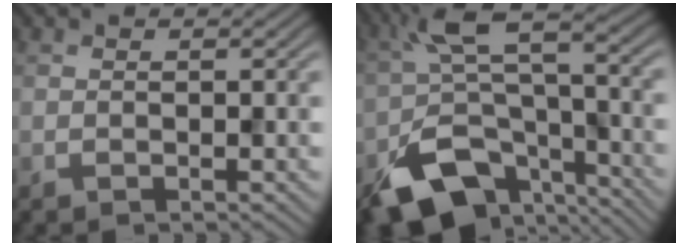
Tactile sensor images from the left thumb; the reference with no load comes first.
{"total": 13.2, "force": [-7.3, 6.6, 8.7], "torque": [-0.168, -0.015, -0.128]}